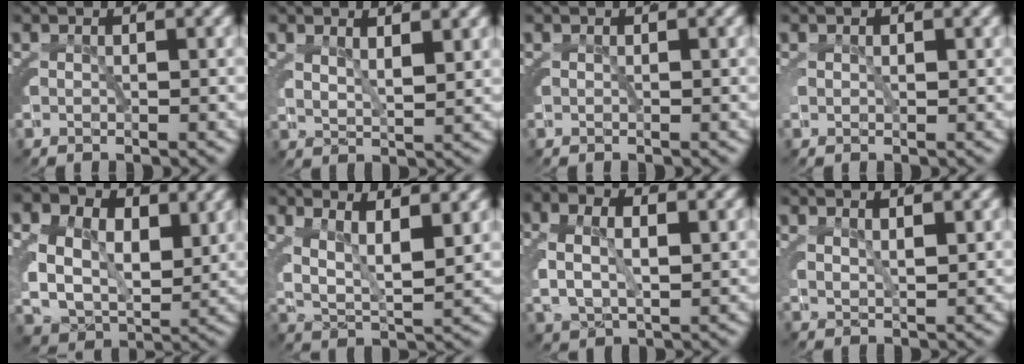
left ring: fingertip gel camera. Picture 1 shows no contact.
{"total": 2.5, "force": [1.8, 0.8, 1.6], "torque": [-0.033, -0.005, 0.038]}
{"total": 0.0}
{"total": 0.7, "force": [0.3, 0.5, 0.4], "torque": [-0.014, -0.001, 0.008]}
{"total": 10.6, "force": [1.0, 8.7, 6.0], "torque": [-0.123, -0.040, 0.017]}
{"total": 6.4, "force": [2.1, 3.8, 4.7], "torque": [-0.087, -0.006, 0.032]}
{"total": 5.0, "force": [0.8, 3.1, 3.8], "torque": [-0.078, -0.001, 0.019]}
{"total": 2.0, "force": [1.5, 0.4, 1.1], "torque": [-0.024, -0.005, 0.034]}